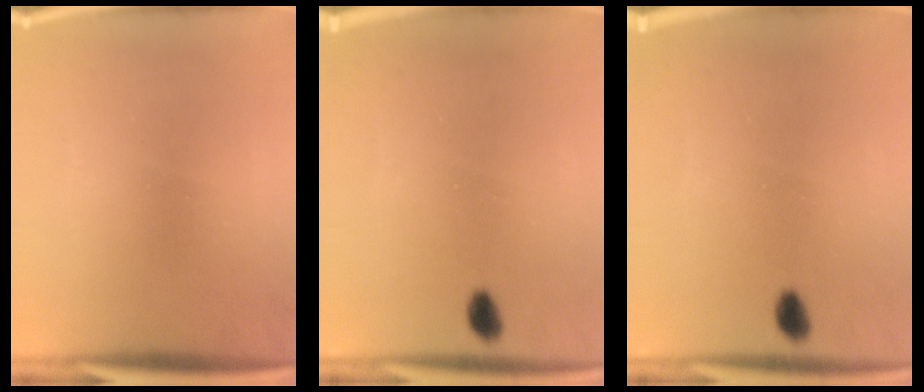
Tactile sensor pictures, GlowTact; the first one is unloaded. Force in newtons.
{"total": 2.1}
{"total": 2.1}